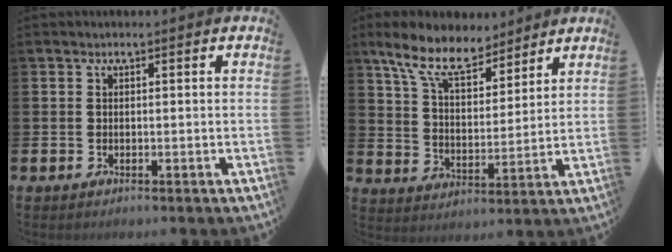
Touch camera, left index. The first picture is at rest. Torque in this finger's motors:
{"motor_torque": [1.14, -0.91, 0.85, 0.21]}